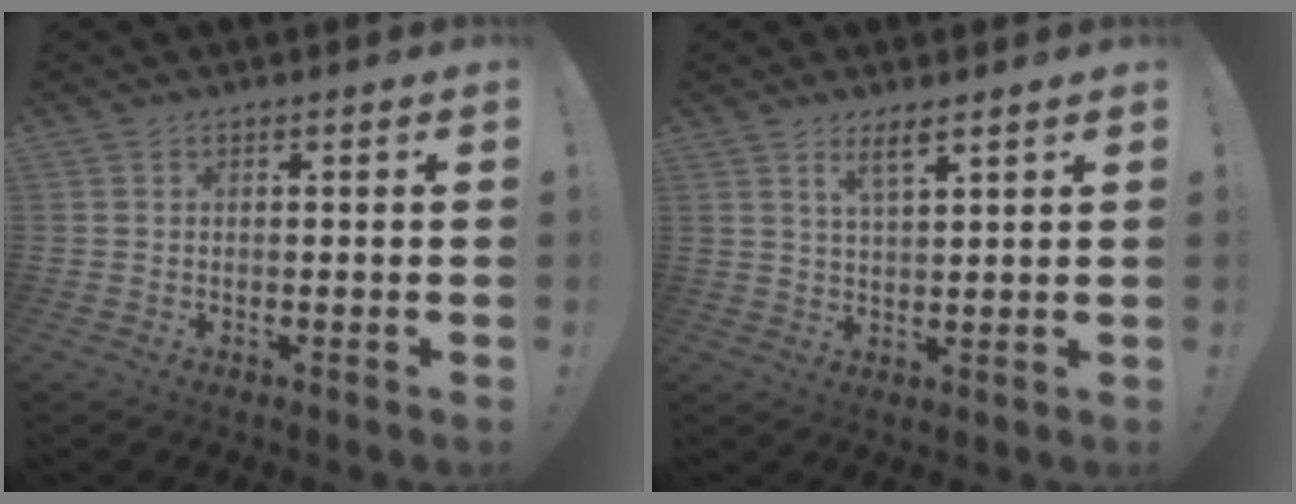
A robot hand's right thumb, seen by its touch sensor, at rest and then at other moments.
{"total": 5.0, "force": [3.4, 1.1, 3.6], "torque": [-0.068, -0.013, 0.058]}